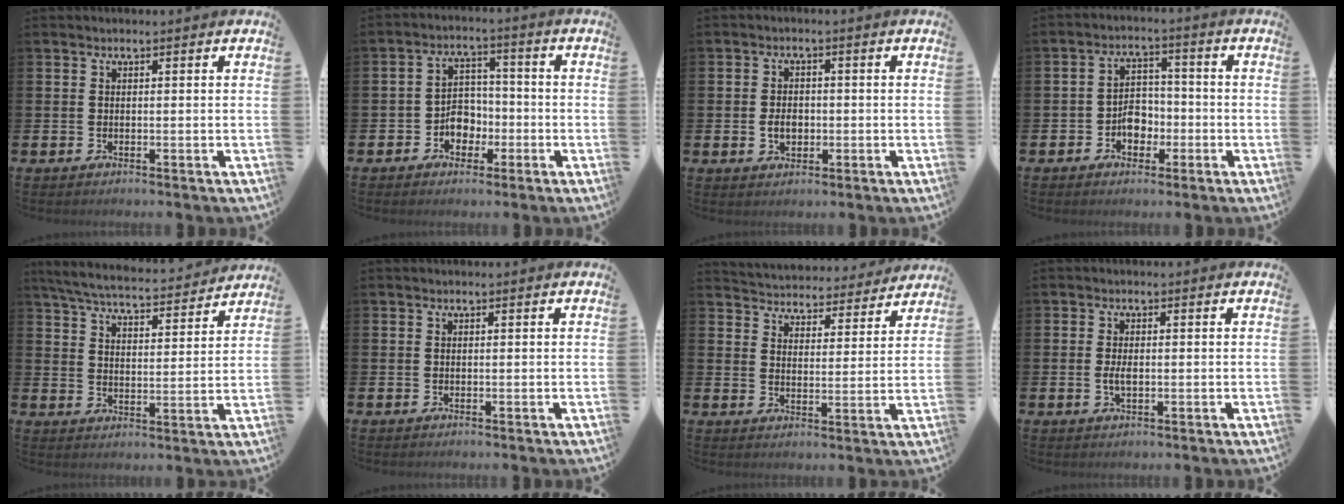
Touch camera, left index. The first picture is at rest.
{"total": 4.4, "force": [-1.8, 3.7, 1.5], "torque": [-0.035, 0.008, -0.040]}
{"total": 2.8, "force": [-0.5, 2.1, 1.8], "torque": [-0.018, -0.002, -0.016]}
{"total": 4.2, "force": [-1.7, 3.3, 2.1], "torque": [-0.035, 0.005, -0.039]}
{"total": 6.2, "force": [6.0, 0.7, 1.4], "torque": [-0.054, -0.040, 0.103]}
{"total": 0.0}
{"total": 4.7, "force": [4.6, 1.0, -0.3], "torque": [-0.012, -0.044, 0.077]}
{"total": 2.0, "force": [-0.1, 1.0, 1.8], "torque": [-0.031, 0.002, -0.004]}